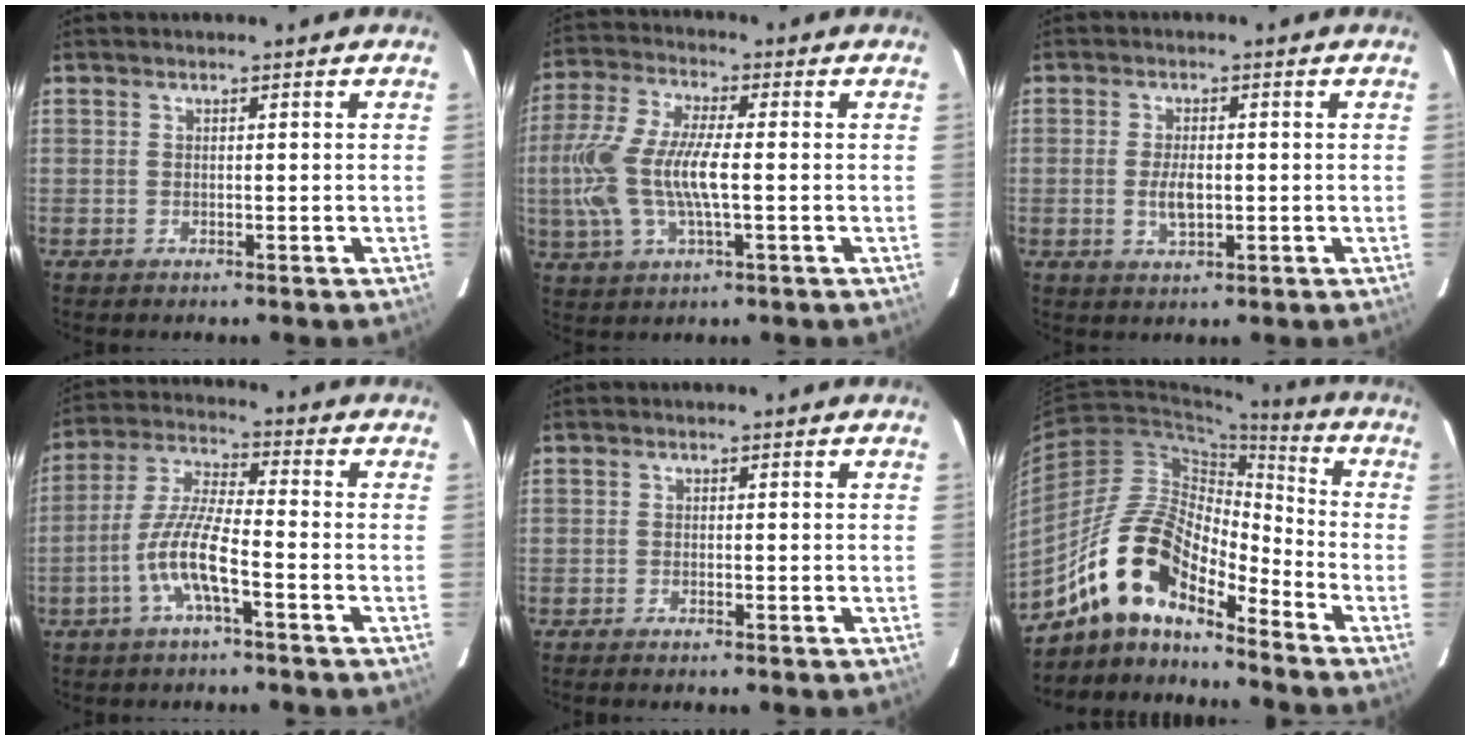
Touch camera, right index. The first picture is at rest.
{"total": 14.2, "force": [-1.3, 4.7, 13.4], "torque": [-0.285, 0.001, -0.027]}
{"total": 4.2, "force": [-0.6, 2.0, 3.6], "torque": [-0.071, -0.003, -0.009]}
{"total": 9.0, "force": [-4.1, 1.2, 7.9], "torque": [-0.173, 0.003, -0.079]}
{"total": 0.8, "force": [-0.7, 0.1, 0.3], "torque": [-0.008, -0.001, -0.014]}
{"total": 15.2, "force": [-11.6, 5.2, 8.3], "torque": [-0.148, 0.006, -0.233]}